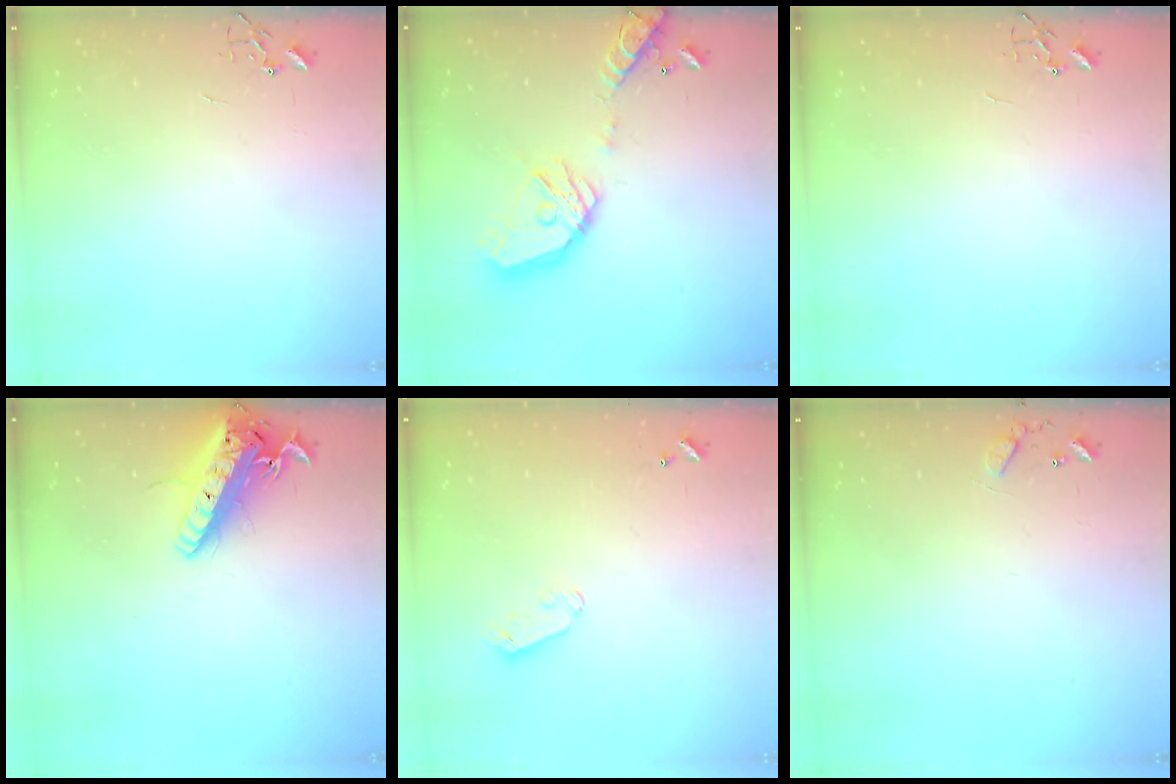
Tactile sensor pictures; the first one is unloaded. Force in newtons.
{"total": 19.0, "press": 18.9, "slide": 2.0}
{"total": 0.0}
{"total": 19.8, "press": 19.4, "slide": 4.0}
{"total": 4.1, "press": 4.0, "slide": 0.4}
{"total": 7.7, "press": 7.6, "slide": 0.5}